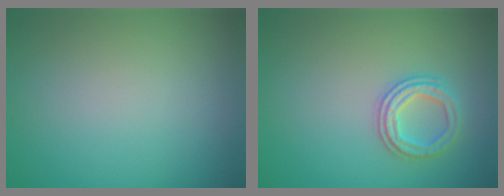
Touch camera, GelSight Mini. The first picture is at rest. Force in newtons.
{"total": 2.5, "press": 2.4, "slide": 0.6}